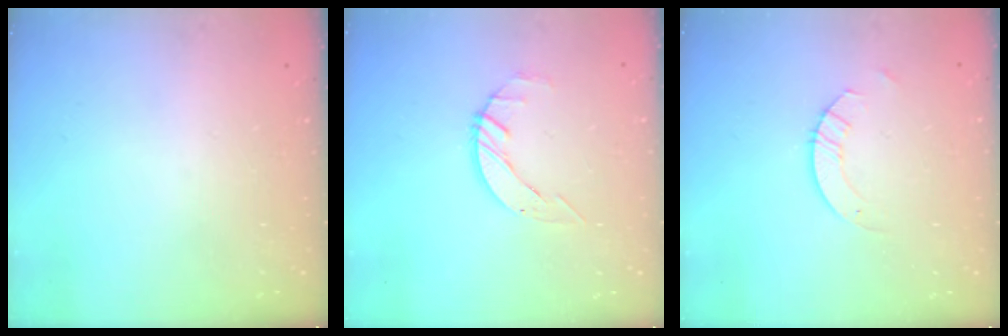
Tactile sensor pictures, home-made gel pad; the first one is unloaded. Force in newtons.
{"total": 2.4, "press": 2.4, "slide": 0.1}
{"total": 3.2, "press": 3.2, "slide": 0.3}